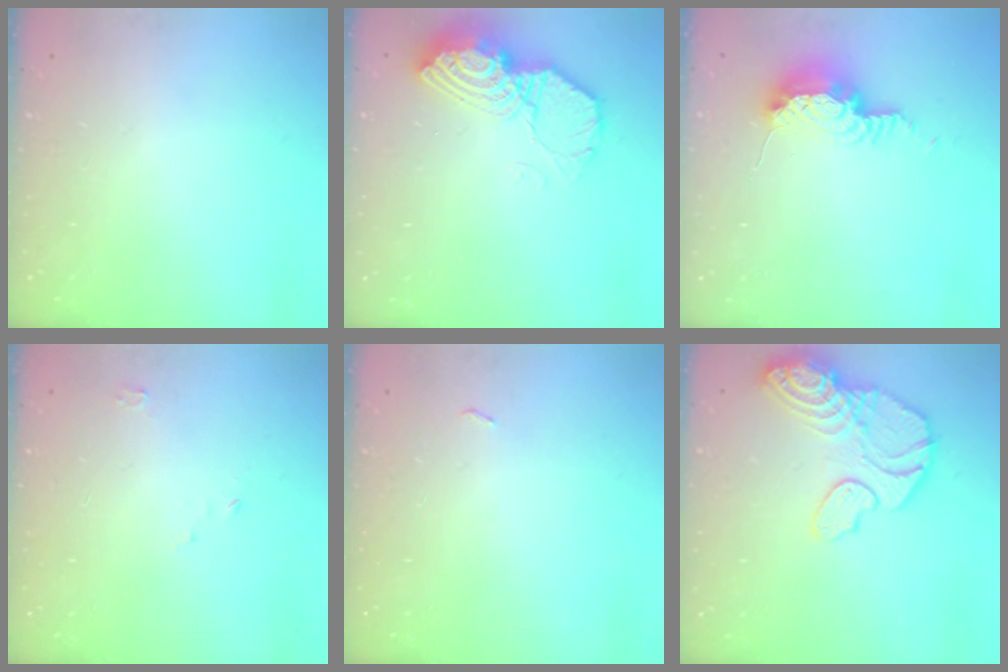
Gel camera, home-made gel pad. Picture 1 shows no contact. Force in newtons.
{"total": 12.0, "press": 11.9, "slide": 0.7}
{"total": 14.5, "press": 10.5, "slide": 10.0}
{"total": 2.5, "press": 2.5, "slide": 0.3}
{"total": 2.7, "press": 2.3, "slide": 1.4}
{"total": 15.5, "press": 15.4, "slide": 2.1}